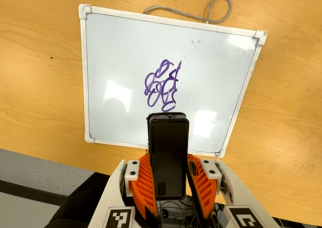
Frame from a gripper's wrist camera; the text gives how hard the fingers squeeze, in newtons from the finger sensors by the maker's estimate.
{"total": 8.7, "left": 7.2, "right": 10.2}